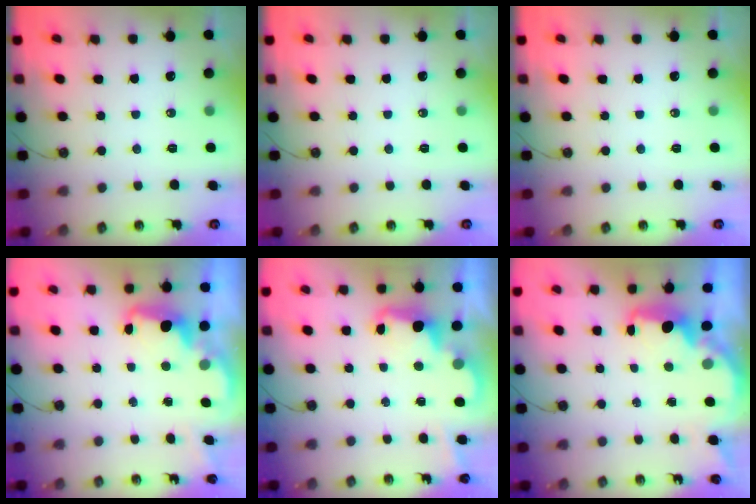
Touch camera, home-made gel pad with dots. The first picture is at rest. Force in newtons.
{"total": 0.0}
{"total": 0.0}
{"total": 2.5, "press": 2.5, "slide": 0.5}
{"total": 2.6, "press": 2.5, "slide": 0.6}
{"total": 3.8, "press": 3.7, "slide": 0.6}